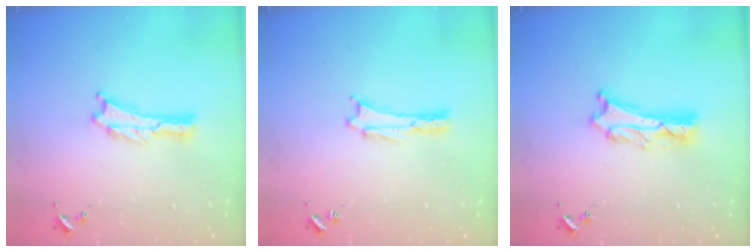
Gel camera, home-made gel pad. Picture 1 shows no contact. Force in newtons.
{"total": 1.1, "press": 1.1, "slide": 0.1}
{"total": 3.7, "press": 3.7, "slide": 0.4}